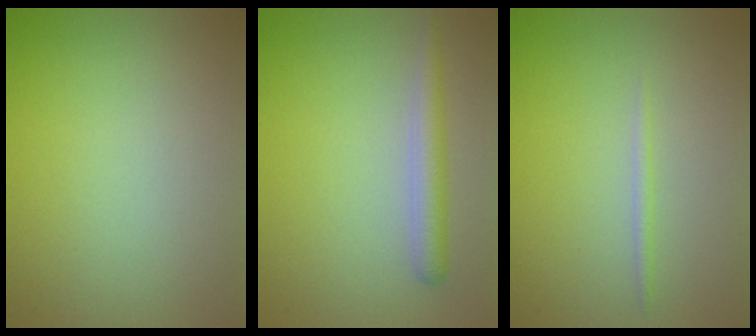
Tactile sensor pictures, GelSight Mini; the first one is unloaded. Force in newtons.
{"total": 2.3, "press": 2.3, "slide": 0.2}
{"total": 0.7, "press": 0.7, "slide": 0.1}